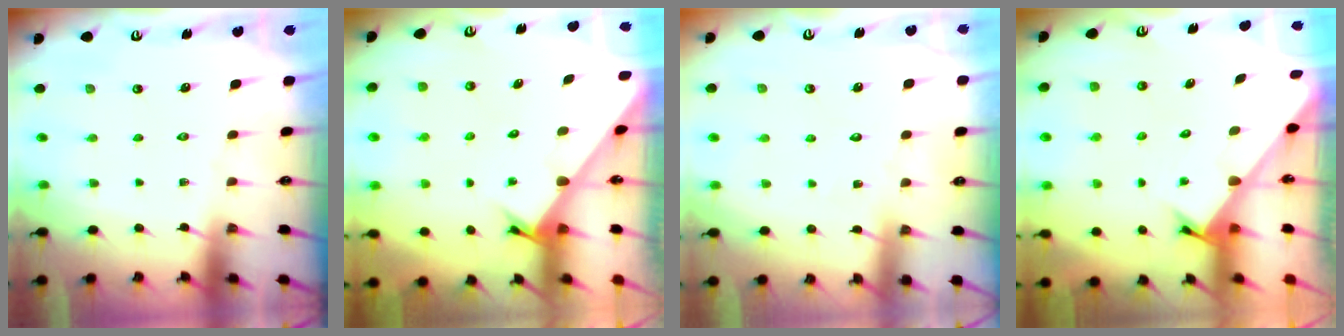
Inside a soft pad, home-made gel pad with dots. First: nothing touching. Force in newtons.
{"total": 2.1, "press": 2.1, "slide": 0.1}
{"total": 3.0, "press": 3.0, "slide": 0.2}
{"total": 2.5, "press": 2.5, "slide": 0.2}